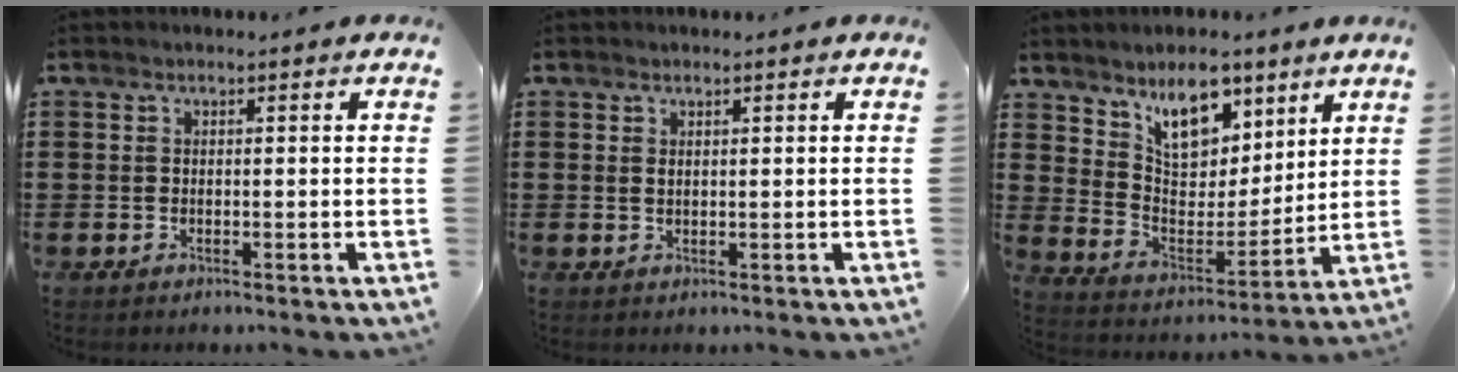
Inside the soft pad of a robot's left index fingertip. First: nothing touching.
{"total": 0.8, "force": [0.5, 0.2, 0.6], "torque": [-0.013, 0.001, 0.010]}
{"total": 10.0, "force": [7.3, 5.1, 4.5], "torque": [-0.081, -0.034, 0.133]}